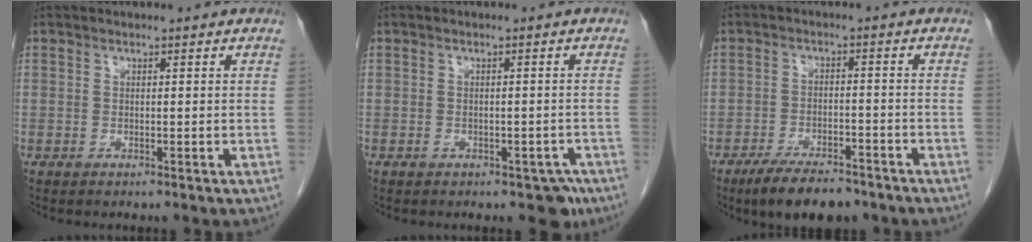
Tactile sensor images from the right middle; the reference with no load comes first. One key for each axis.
{"total": 3.5, "fx": -2.2, "fy": 2.0, "fz": 1.8, "tx": -0.005, "ty": 0.010, "tz": -0.022}
{"total": 8.5, "fx": -6.6, "fy": 2.8, "fz": 4.6, "tx": -0.074, "ty": -0.007, "tz": -0.110}